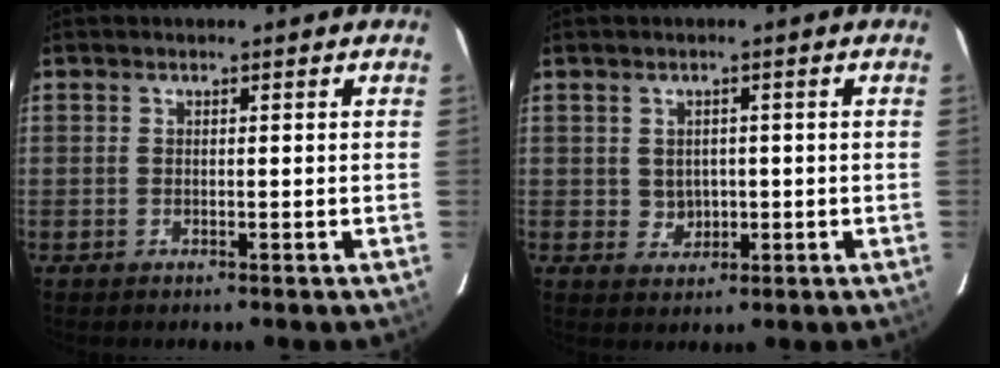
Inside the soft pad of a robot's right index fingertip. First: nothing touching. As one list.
[{"total": 3.1, "force": [0.1, 3.0, 0.9], "torque": [-0.016, 0.005, 0.011]}]